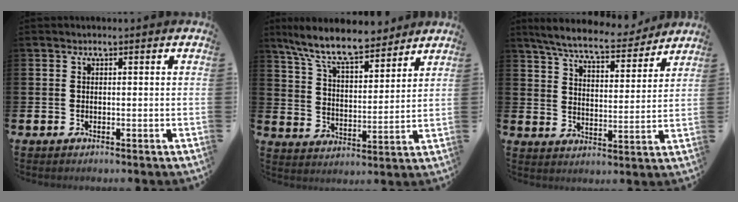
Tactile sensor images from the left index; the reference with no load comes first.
{"total": 10.2, "force": [9.1, 2.3, 4.1], "torque": [-0.107, -0.045, 0.162]}
{"total": 7.7, "force": [7.2, 1.1, 2.7], "torque": [-0.074, -0.044, 0.124]}